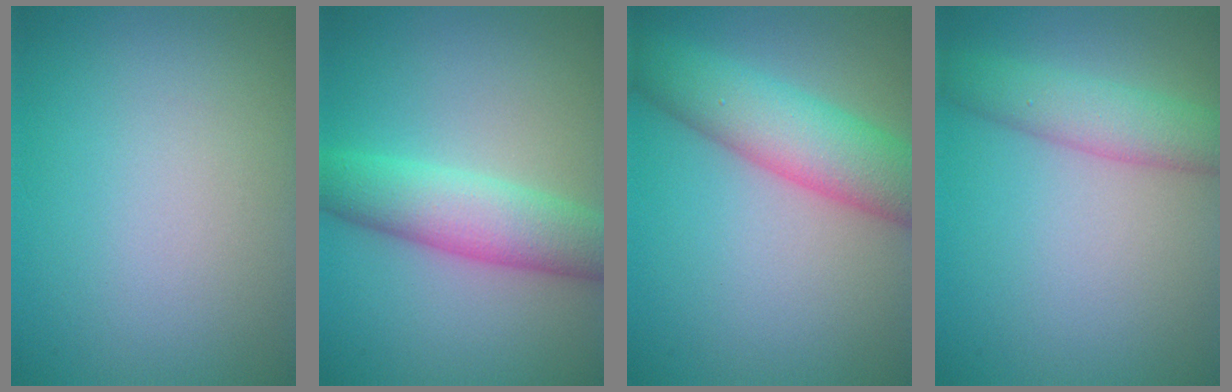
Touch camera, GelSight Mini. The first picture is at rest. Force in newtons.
{"total": 5.7, "press": 5.7, "slide": 0.1}
{"total": 6.9, "press": 6.9, "slide": 0.2}
{"total": 4.0, "press": 4.0, "slide": 0.2}